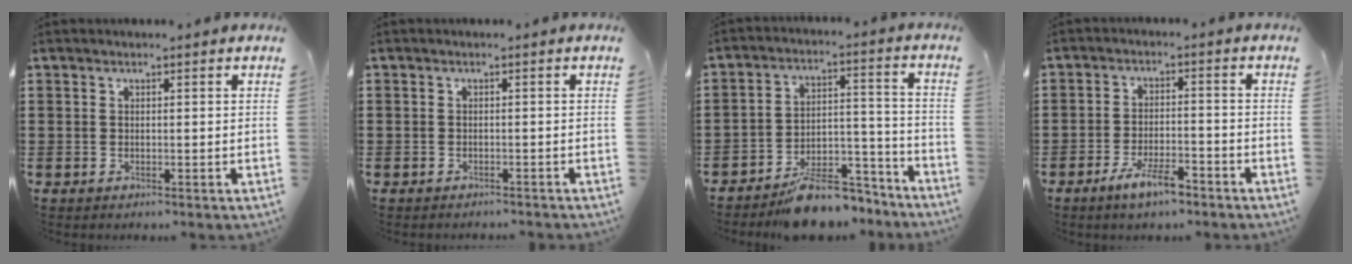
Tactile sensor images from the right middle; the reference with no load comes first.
{"total": 0.6, "force": [-0.5, 0.1, -0.2], "torque": [0.003, 0.004, -0.013]}
{"total": 8.9, "force": [-7.9, 2.5, 3.3], "torque": [-0.038, 0.038, -0.144]}
{"total": 5.3, "force": [-3.5, 1.3, 3.7], "torque": [-0.068, 0.002, -0.063]}